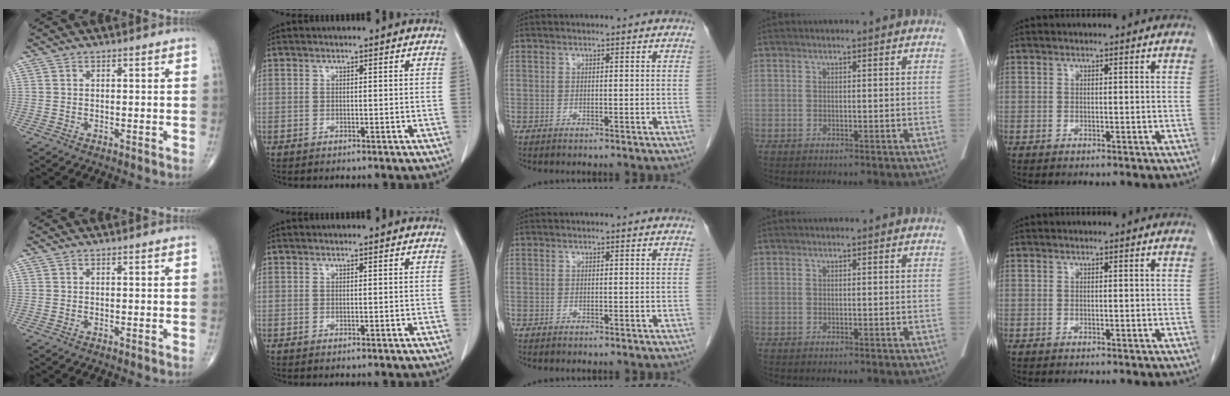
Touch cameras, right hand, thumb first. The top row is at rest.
{}